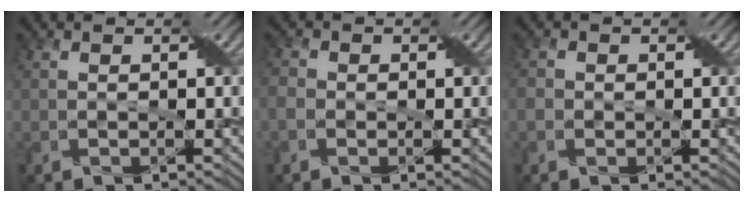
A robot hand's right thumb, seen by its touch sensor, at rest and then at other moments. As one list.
[{"total": 2.0, "force": [-0.6, 1.6, 0.9], "torque": [-0.026, 0.002, -0.019]}, {"total": 1.5, "force": [-0.2, 1.4, 0.4], "torque": [-0.009, -0.002, -0.006]}]